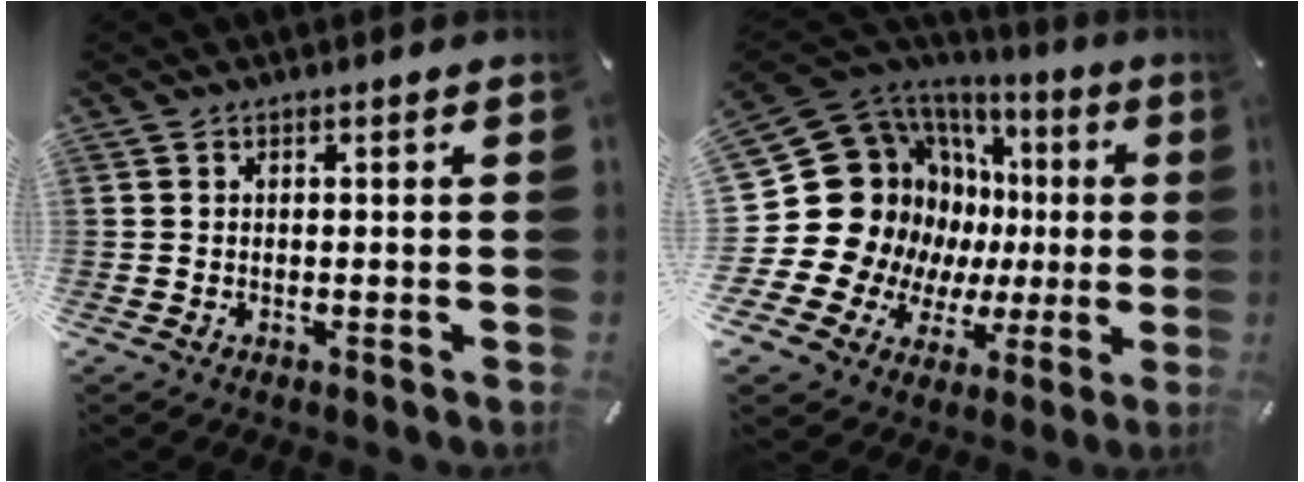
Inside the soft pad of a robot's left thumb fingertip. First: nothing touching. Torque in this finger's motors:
{"motor_torque": [1.62, 3.39, 0.88, 0.79, 0.03]}